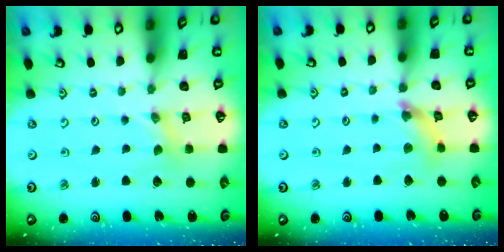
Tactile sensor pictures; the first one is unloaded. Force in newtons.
{"total": 6.9, "press": 6.8, "slide": 0.8}